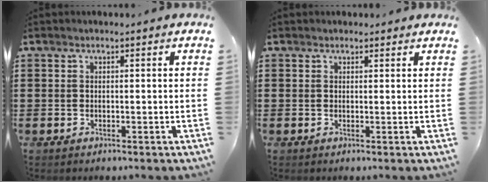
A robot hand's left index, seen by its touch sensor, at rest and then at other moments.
{"total": 1.0, "force": [0.8, 0.6, 0.1], "torque": [-0.004, 0.004, 0.016]}